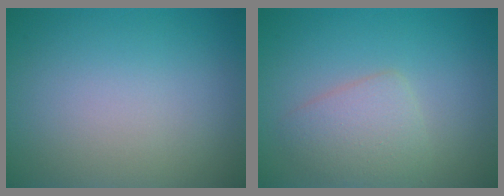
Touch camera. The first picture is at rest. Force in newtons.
{"total": 2.8, "press": 2.8, "slide": 0.1}